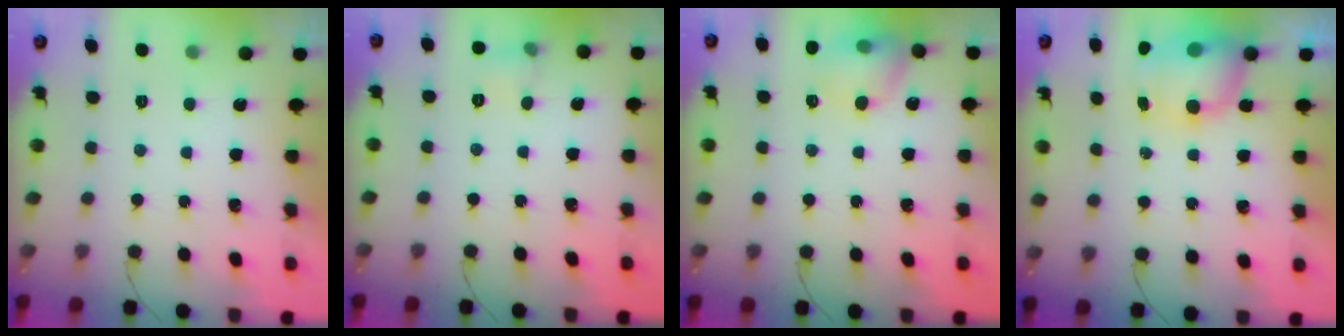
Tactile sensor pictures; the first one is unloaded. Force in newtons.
{"total": 5.1, "press": 4.9, "slide": 1.5}
{"total": 10.7, "press": 10.6, "slide": 1.6}
{"total": 8.0, "press": 7.7, "slide": 2.2}